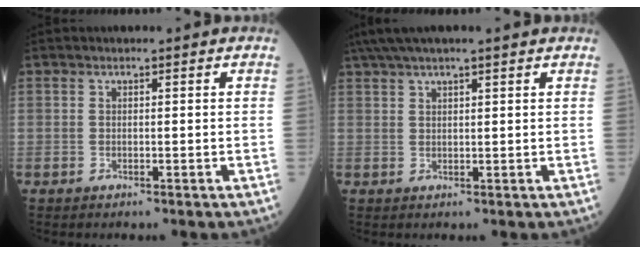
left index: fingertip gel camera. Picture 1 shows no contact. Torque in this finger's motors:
{"motor_torque": [1.10, -1.04, 0.31, 0.17]}